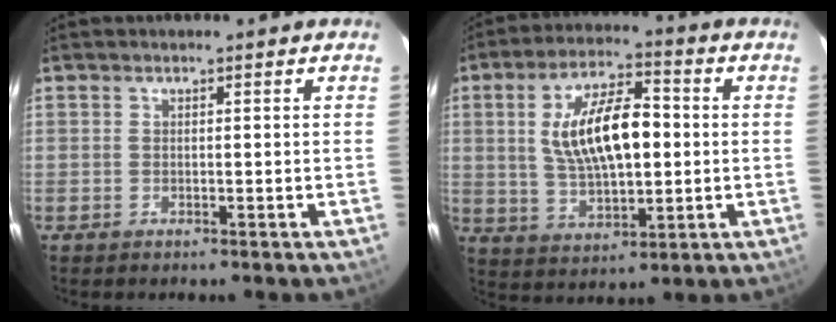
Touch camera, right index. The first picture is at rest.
{"total": 14.6, "force": [1.4, 6.3, 13.0], "torque": [-0.240, 0.012, 0.031]}